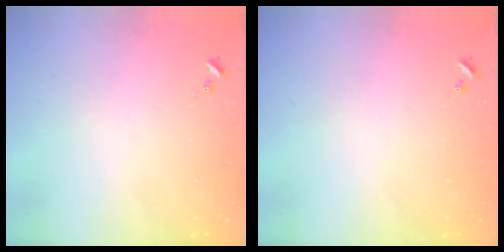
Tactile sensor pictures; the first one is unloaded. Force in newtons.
{"total": 0.0}